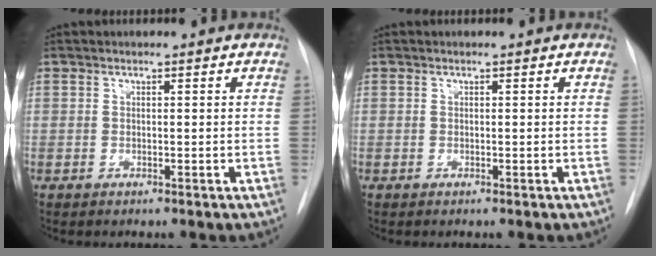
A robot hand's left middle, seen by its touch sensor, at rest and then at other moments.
{"total": 0.0}